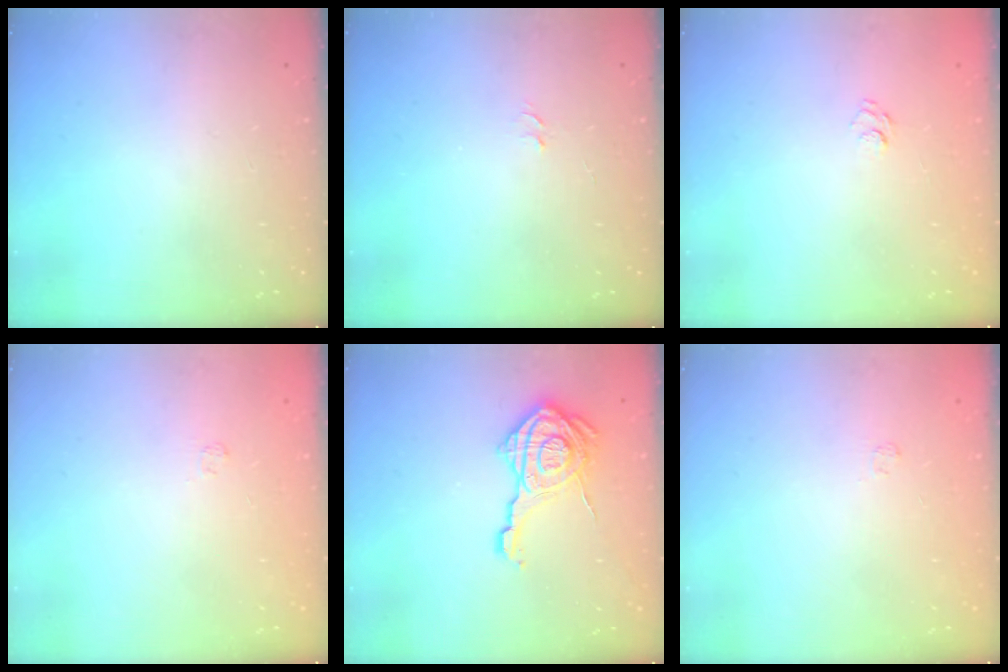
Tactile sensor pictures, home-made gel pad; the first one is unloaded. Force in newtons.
{"total": 3.5, "press": 3.5, "slide": 0.3}
{"total": 5.8, "press": 5.7, "slide": 1.1}
{"total": 1.7, "press": 1.2, "slide": 1.1}
{"total": 17.5, "press": 17.5, "slide": 0.7}
{"total": 1.7, "press": 1.2, "slide": 1.1}